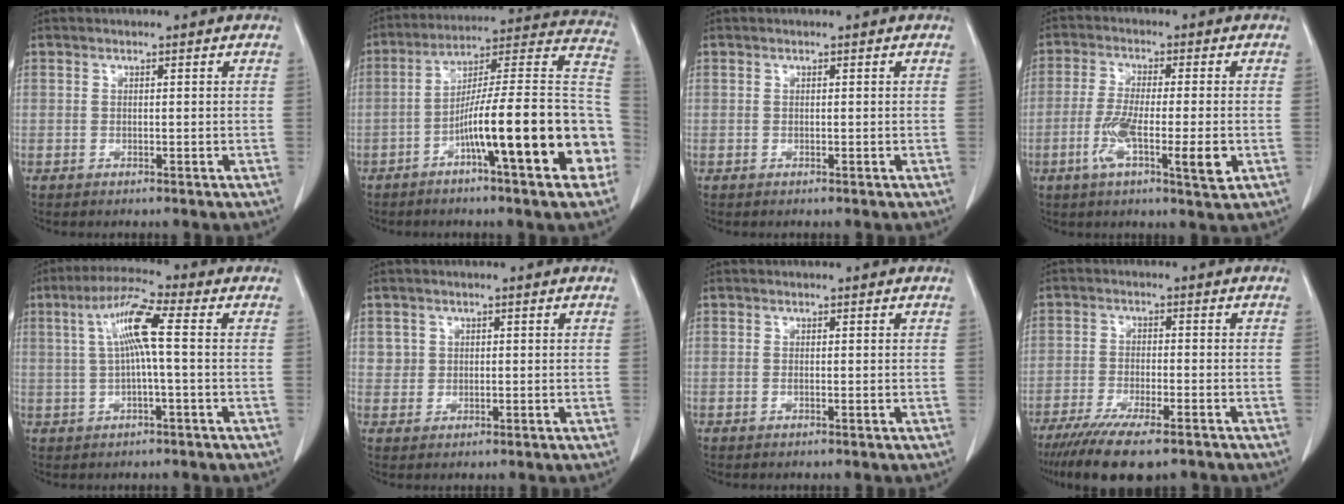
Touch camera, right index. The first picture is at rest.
{"total": 21.4, "force": [-7.2, 1.8, 20.1], "torque": [-0.236, 0.028, -0.110]}
{"total": 0.0}
{"total": 9.5, "force": [-2.8, 1.3, 9.0], "torque": [-0.159, -0.014, -0.049]}
{"total": 7.5, "force": [1.1, 0.2, 7.4], "torque": [-0.145, 0.020, 0.018]}
{"total": 2.0, "force": [0.7, 1.9, 0.1], "torque": [0.011, 0.000, 0.007]}
{"total": 0.0}
{"total": 12.2, "force": [-9.2, 2.3, 7.7], "torque": [-0.123, -0.025, -0.145]}